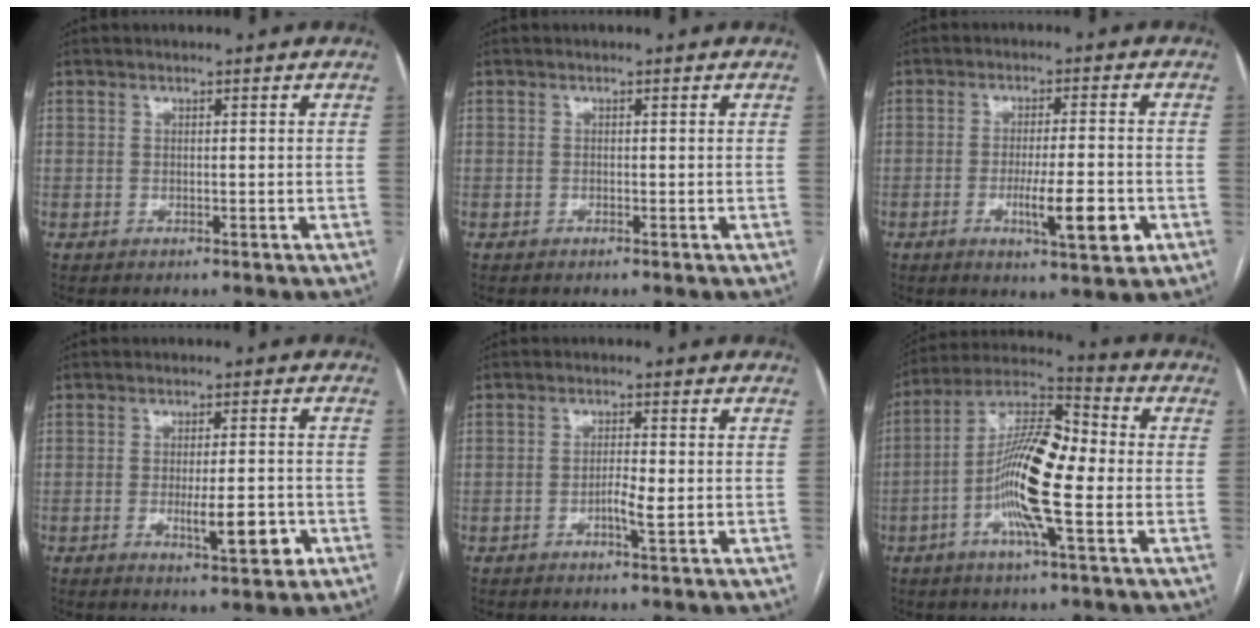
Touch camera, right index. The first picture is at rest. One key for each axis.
{"total": 0.0}
{"total": 7.6, "fx": -2.6, "fy": 1.0, "fz": 7.1, "tx": -0.117, "ty": -0.011, "tz": -0.038}
{"total": 6.6, "fx": -2.2, "fy": 1.2, "fz": 6.1, "tx": -0.100, "ty": -0.008, "tz": -0.027}
{"total": 2.9, "fx": -0.8, "fy": 0.1, "fz": 2.8, "tx": -0.054, "ty": -0.002, "tz": -0.014}
{"total": 14.8, "fx": -2.7, "fy": 2.4, "fz": 14.3, "tx": -0.270, "ty": 0.013, "tz": -0.056}